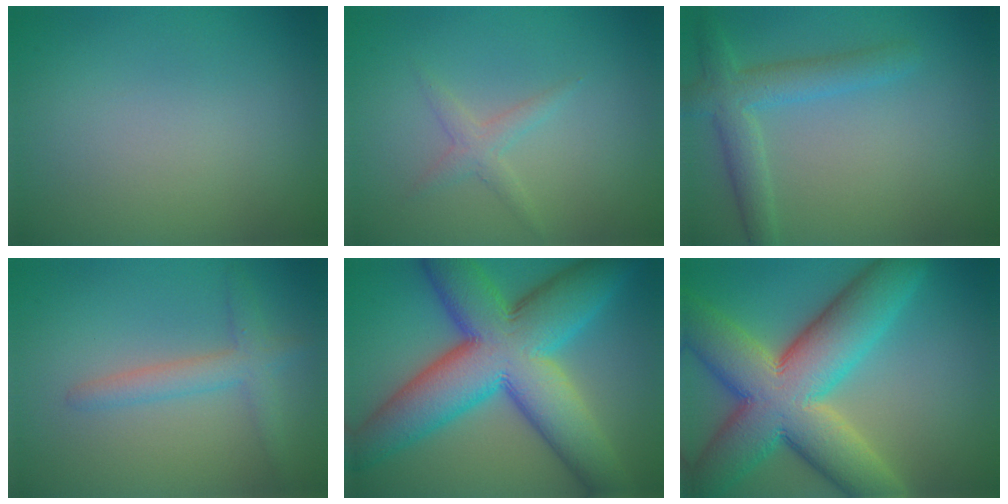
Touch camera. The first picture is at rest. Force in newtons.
{"total": 1.5, "press": 1.5, "slide": 0.1}
{"total": 3.5, "press": 3.5, "slide": 0.2}
{"total": 2.7, "press": 2.6, "slide": 0.1}
{"total": 14.2, "press": 14.2, "slide": 0.1}
{"total": 13.0, "press": 13.0, "slide": 0.8}